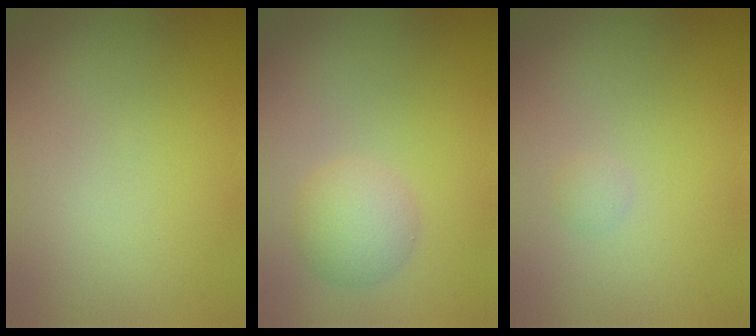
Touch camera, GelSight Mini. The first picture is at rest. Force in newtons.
{"total": 2.7, "press": 2.7, "slide": 0.1}
{"total": 0.6, "press": 0.6, "slide": 0.0}